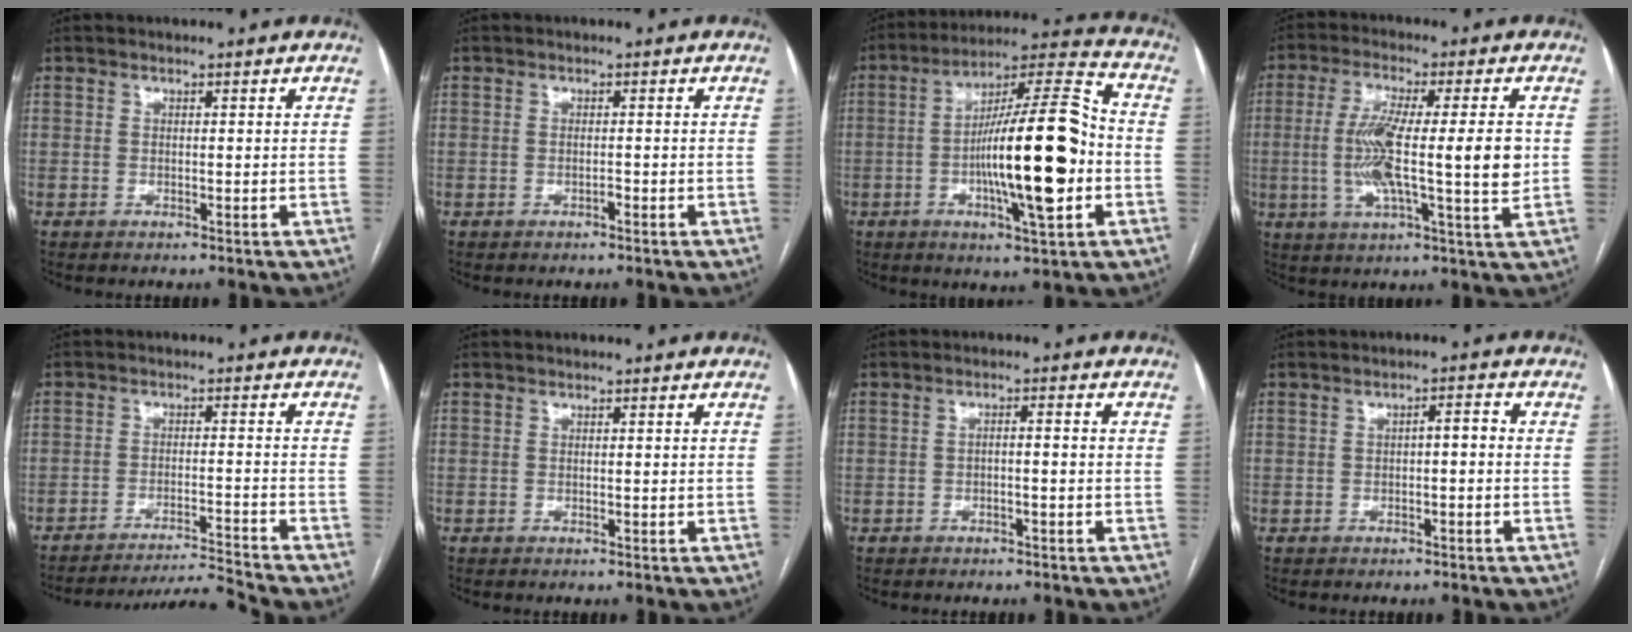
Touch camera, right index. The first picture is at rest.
{"total": 0.6, "force": [-0.4, 0.2, 0.4], "torque": [-0.010, 0.000, -0.007]}
{"total": 18.6, "force": [-3.3, 2.6, 18.1], "torque": [-0.305, 0.012, -0.053]}
{"total": 13.8, "force": [-0.1, 1.2, 13.8], "torque": [-0.247, -0.003, -0.006]}
{"total": 8.8, "force": [-7.9, -3.9, -0.4], "torque": [0.003, 0.004, -0.136]}
{"total": 0.0}
{"total": 1.9, "force": [-0.6, 0.3, 1.8], "torque": [-0.031, 0.009, -0.010]}
{"total": 2.0, "force": [-0.4, 0.5, 1.9], "torque": [-0.029, 0.012, -0.006]}